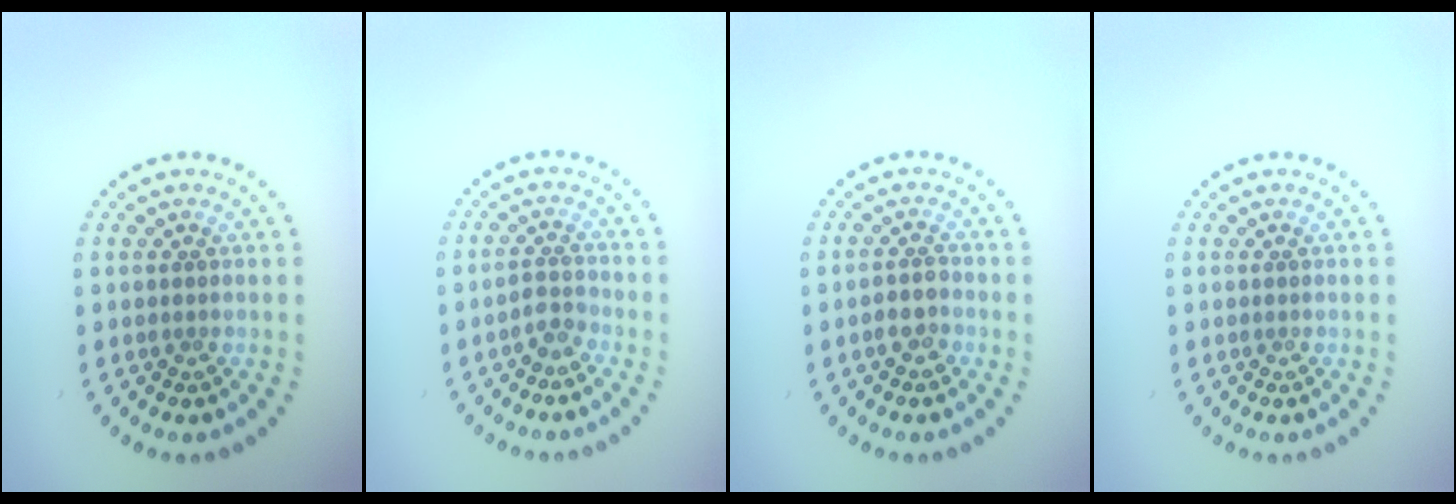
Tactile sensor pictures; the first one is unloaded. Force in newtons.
{"total": 1.6, "press": 1.3, "slide": 1.0}
{"total": 1.9, "press": 1.7, "slide": 0.7}
{"total": 0.0}